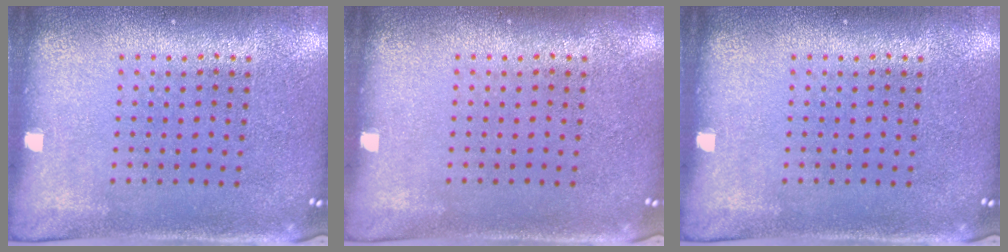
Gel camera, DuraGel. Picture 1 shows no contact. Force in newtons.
{"total": 0.0}
{"total": 0.0}